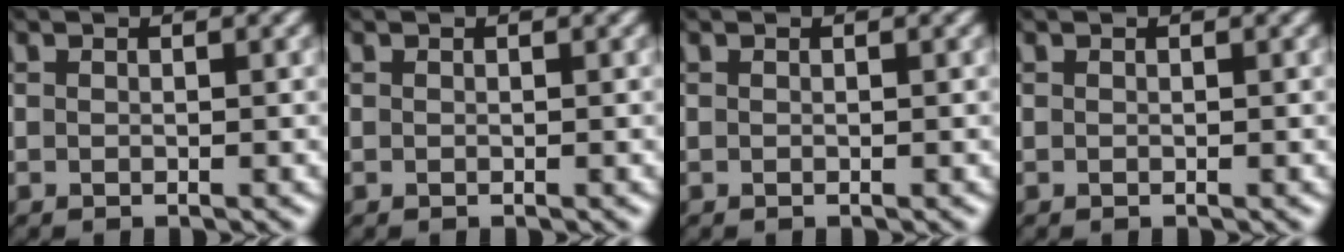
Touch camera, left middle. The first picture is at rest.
{"total": 0.0}
{"total": 0.0}
{"total": 0.0}